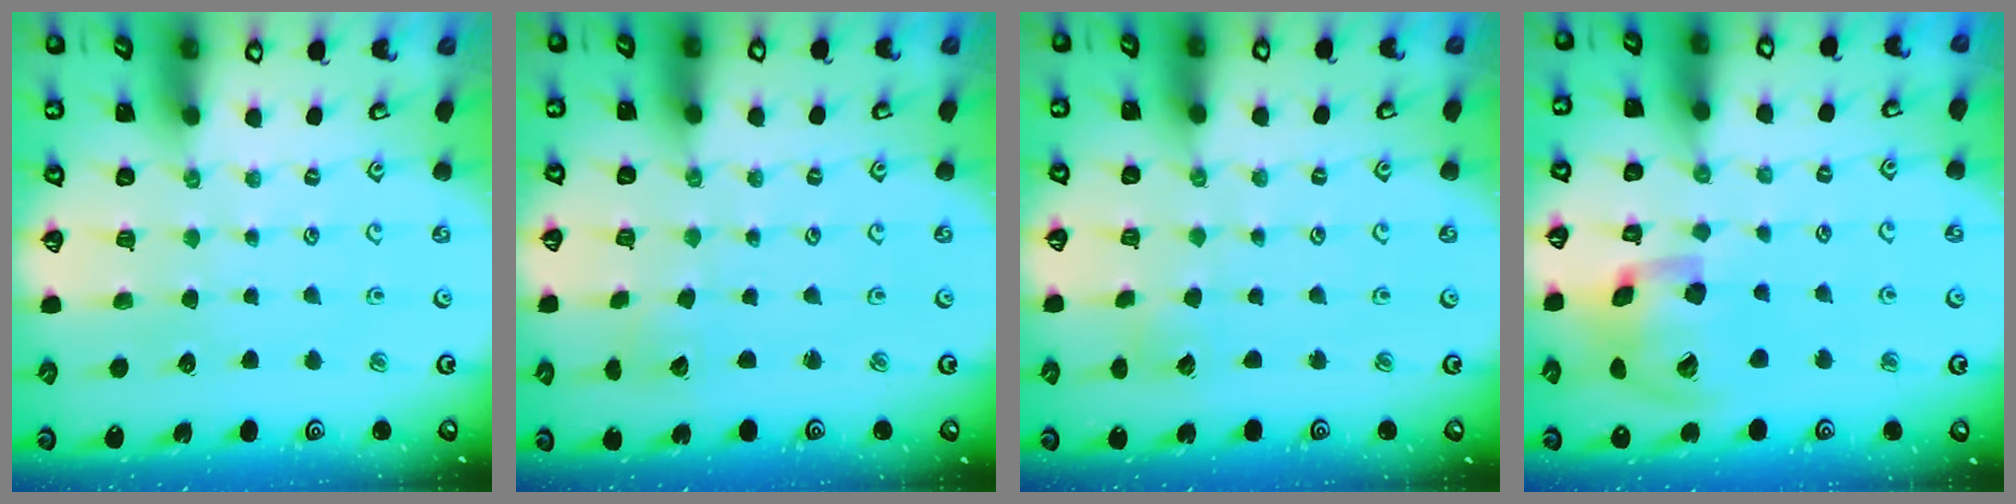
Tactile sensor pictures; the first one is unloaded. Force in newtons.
{"total": 1.3, "press": 1.3, "slide": 0.0}
{"total": 2.4, "press": 2.3, "slide": 0.3}
{"total": 19.1, "press": 18.9, "slide": 2.9}